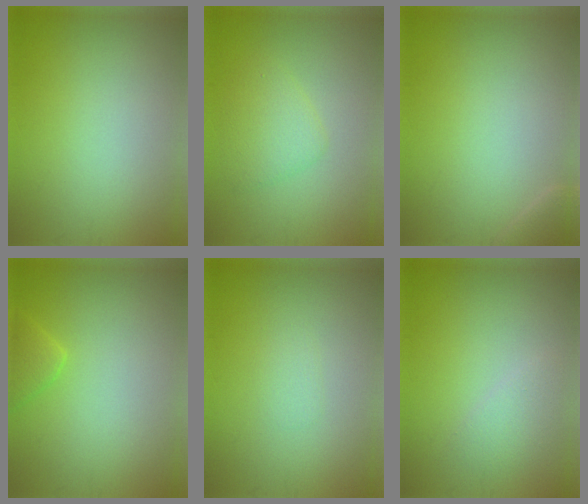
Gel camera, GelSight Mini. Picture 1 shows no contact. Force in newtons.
{"total": 2.6, "press": 2.6, "slide": 0.3}
{"total": 1.1, "press": 1.1, "slide": 0.1}
{"total": 1.8, "press": 1.8, "slide": 0.1}
{"total": 0.8, "press": 0.8, "slide": 0.1}
{"total": 1.5, "press": 1.5, "slide": 0.1}